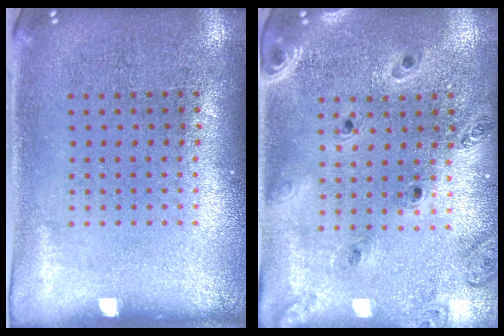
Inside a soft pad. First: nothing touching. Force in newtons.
{"total": 1.3, "press": 1.3, "slide": 0.1}